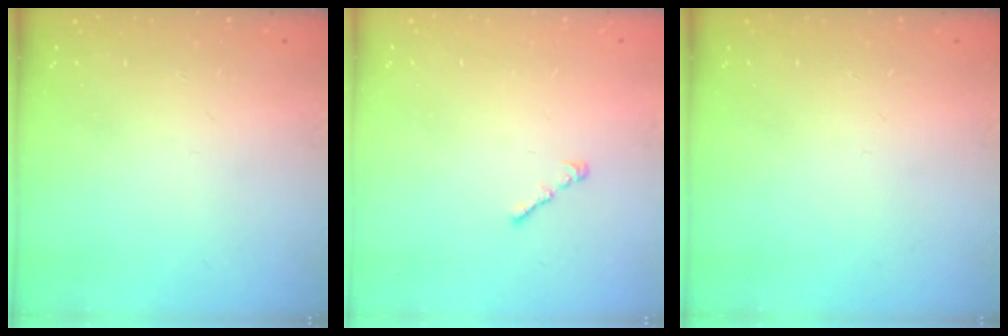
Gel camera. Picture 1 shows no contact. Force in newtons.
{"total": 1.1, "press": 0.9, "slide": 0.5}
{"total": 0.0}